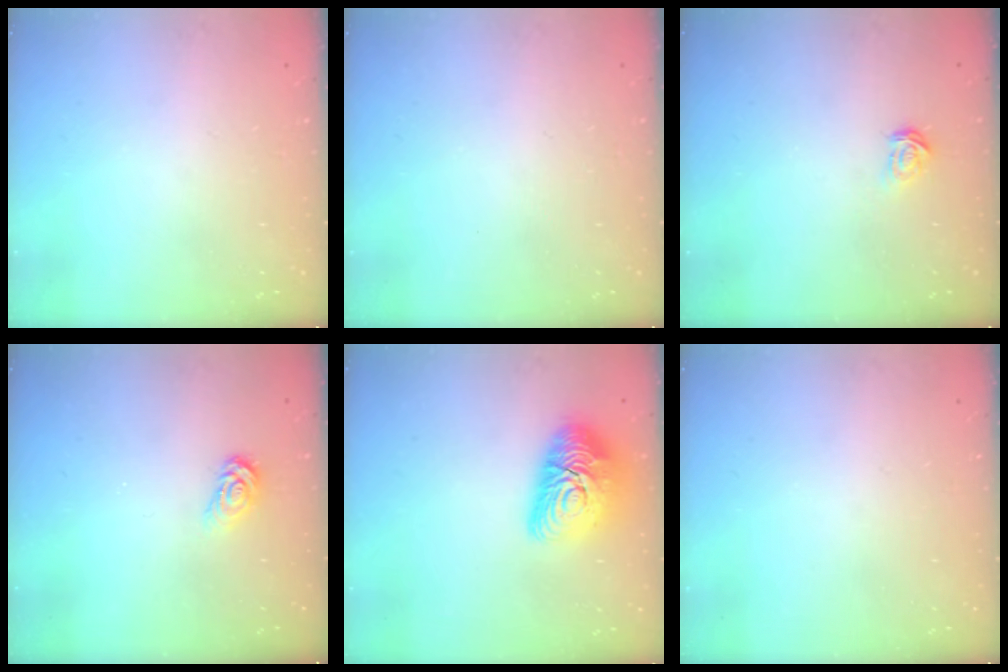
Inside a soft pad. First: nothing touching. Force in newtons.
{"total": 0.0}
{"total": 2.1, "press": 2.1, "slide": 0.2}
{"total": 3.4, "press": 3.4, "slide": 0.3}
{"total": 15.1, "press": 15.1, "slide": 0.8}
{"total": 0.0}